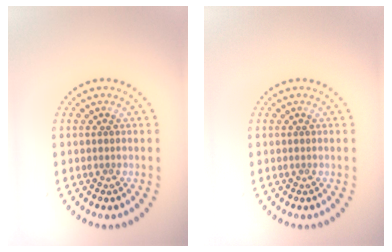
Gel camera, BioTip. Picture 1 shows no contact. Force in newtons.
{"total": 0.0}